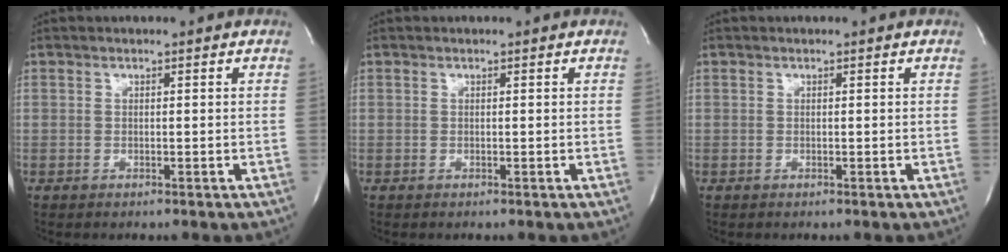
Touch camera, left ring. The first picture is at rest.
{"total": 0.0}
{"total": 0.0}